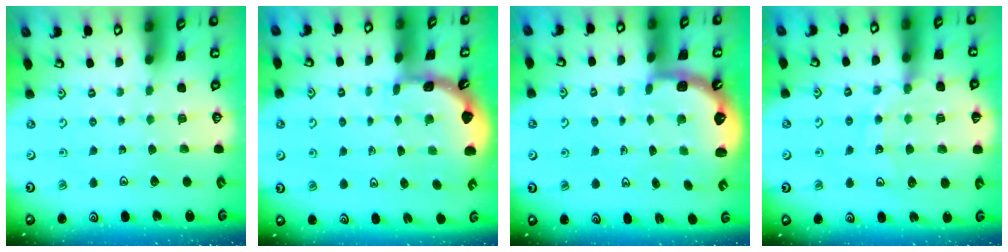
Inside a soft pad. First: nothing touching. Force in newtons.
{"total": 1.7, "press": 1.6, "slide": 0.1}
{"total": 2.3, "press": 2.0, "slide": 1.2}
{"total": 12.0, "press": 11.9, "slide": 1.5}